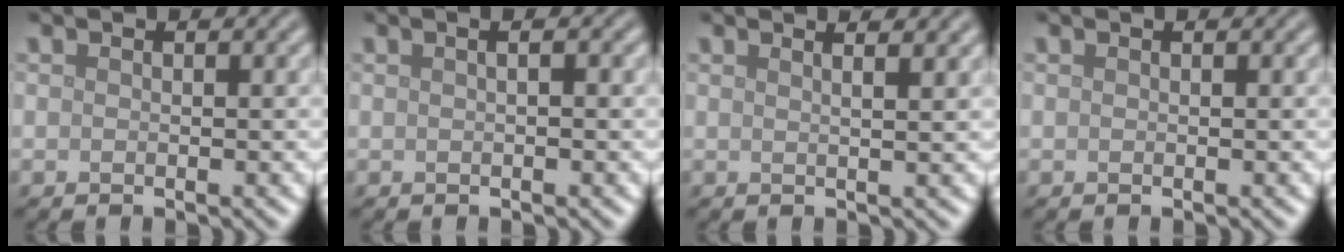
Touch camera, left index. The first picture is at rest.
{"total": 1.6, "force": [0.5, 0.6, 1.4], "torque": [-0.007, -0.001, -0.005]}
{"total": 3.8, "force": [2.4, 1.7, 2.4], "torque": [-0.002, 0.029, -0.009]}
{"total": 0.0}